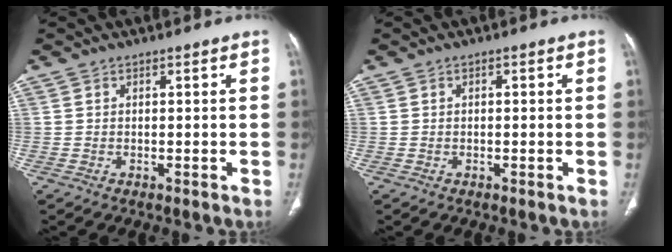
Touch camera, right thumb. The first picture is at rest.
{"total": 0.7, "force": [0.1, 0.3, 0.7], "torque": [-0.011, 0.002, 0.000]}